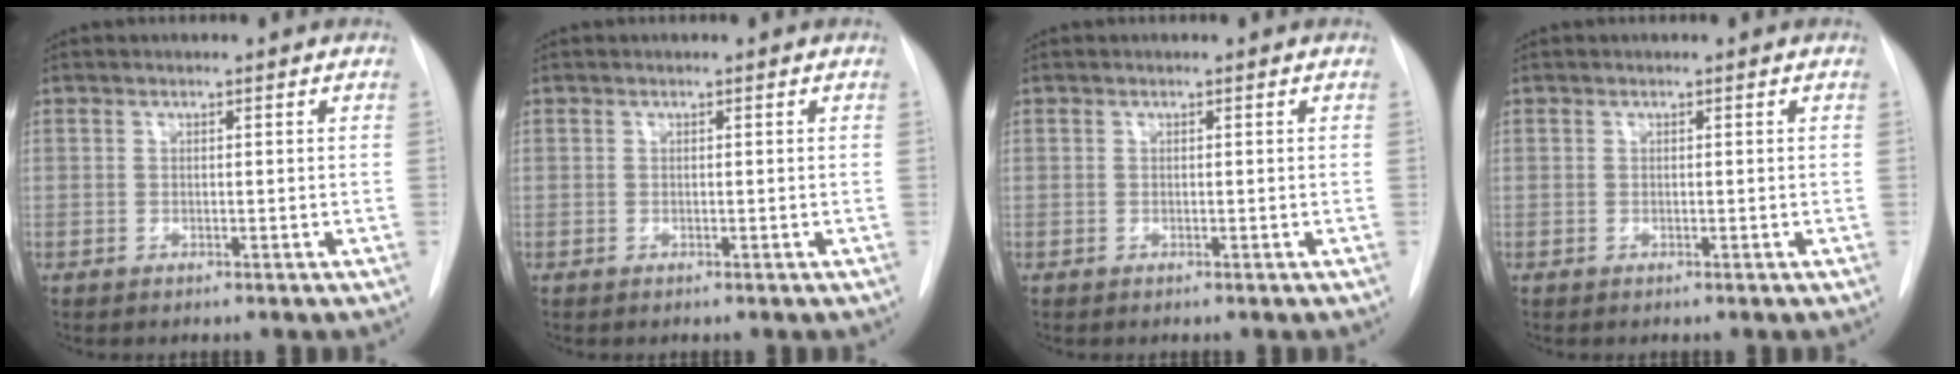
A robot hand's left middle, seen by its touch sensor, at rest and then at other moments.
{"total": 0.0}
{"total": 0.0}
{"total": 0.0}